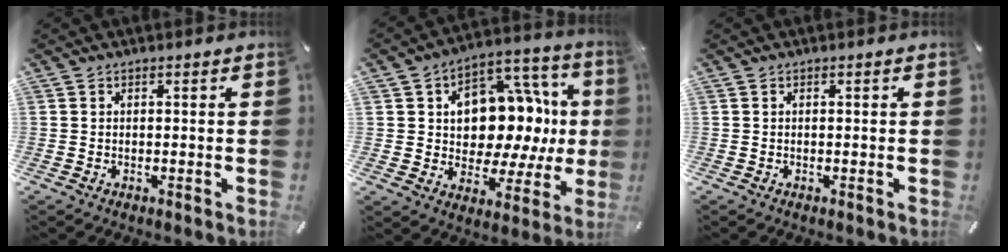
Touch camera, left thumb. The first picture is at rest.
{"total": 15.3, "force": [2.4, 11.2, 10.1], "torque": [-0.123, -0.035, 0.043]}
{"total": 0.0}